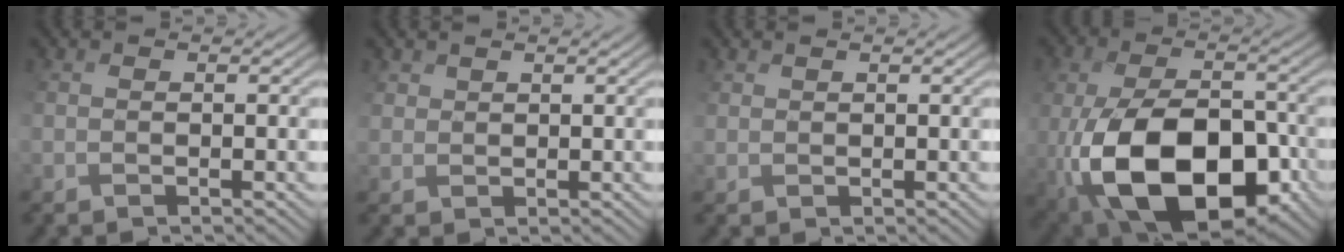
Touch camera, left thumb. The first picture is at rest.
{"total": 1.8, "force": [1.1, 1.0, -0.9], "torque": [0.005, 0.000, 0.024]}
{"total": 1.0, "force": [0.3, 0.2, -0.9], "torque": [0.006, -0.001, 0.014]}
{"total": 16.6, "force": [-4.3, 10.3, 12.3], "torque": [-0.244, -0.037, -0.047]}